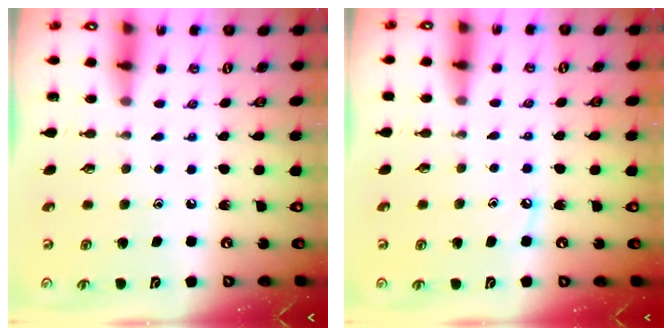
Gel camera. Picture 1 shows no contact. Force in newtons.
{"total": 4.0, "press": 4.0, "slide": 0.5}